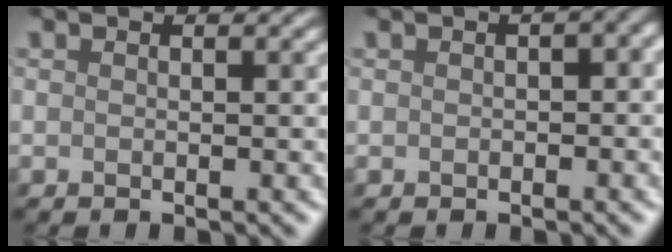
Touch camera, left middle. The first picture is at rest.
{"total": 3.0, "force": [-0.4, 1.8, 2.3], "torque": [-0.014, 0.010, -0.010]}